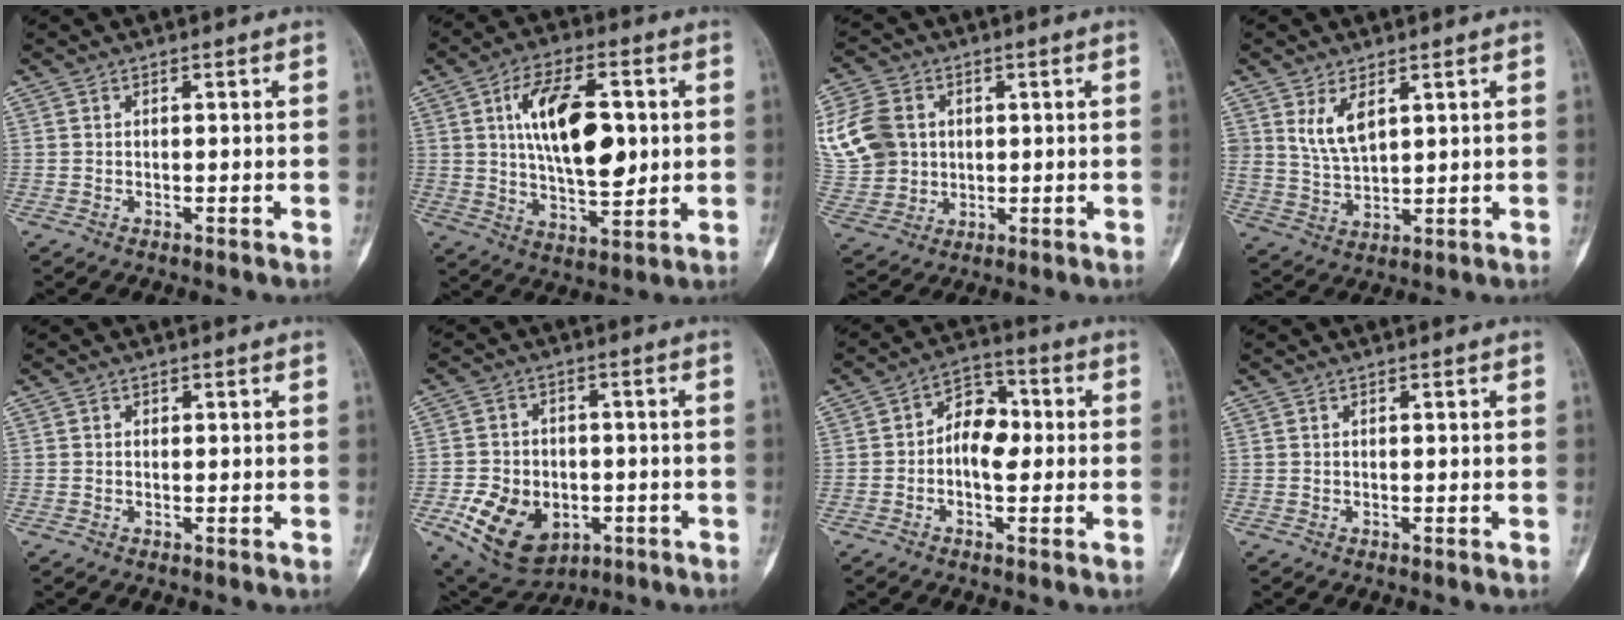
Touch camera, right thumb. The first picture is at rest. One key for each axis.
{"total": 16.3, "fx": 2.6, "fy": 8.0, "fz": 13.9, "tx": -0.211, "ty": -0.007, "tz": 0.047}
{"total": 13.3, "fx": 2.8, "fy": 10.9, "fz": 7.0, "tx": -0.137, "ty": 0.006, "tz": 0.061}
{"total": 6.1, "fx": 3.0, "fy": 3.0, "fz": 4.4, "tx": -0.075, "ty": -0.020, "tz": 0.070}
{"total": 0.0}
{"total": 14.2, "fx": -4.7, "fy": 10.1, "fz": 8.7, "tx": -0.127, "ty": 0.010, "tz": -0.062}
{"total": 8.0, "fx": -0.4, "fy": 5.2, "fz": 6.2, "tx": -0.072, "ty": 0.023, "tz": -0.017}
{"total": 0.0}